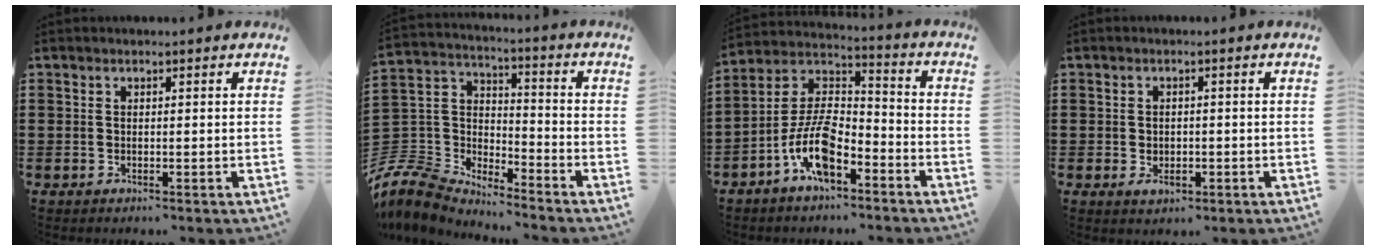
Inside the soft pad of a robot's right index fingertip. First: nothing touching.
{"total": 7.0, "force": [-6.3, 2.9, 0.9], "torque": [-0.071, -0.014, -0.137]}
{"total": 10.1, "force": [-5.6, 4.0, 7.3], "torque": [-0.169, -0.005, -0.110]}
{"total": 1.8, "force": [-0.7, 1.3, 1.2], "torque": [-0.024, 0.001, -0.014]}